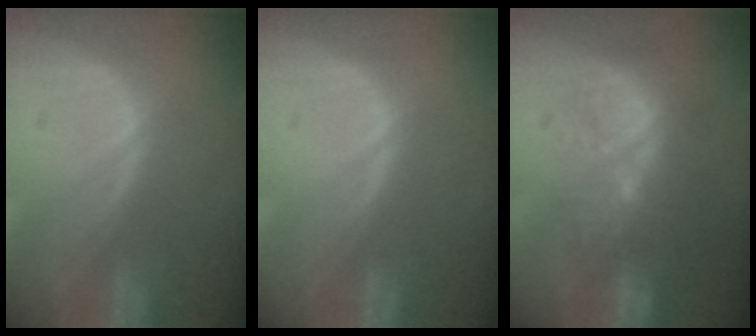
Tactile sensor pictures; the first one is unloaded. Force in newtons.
{"total": 0.0}
{"total": 9.9, "press": 8.9, "slide": 4.3}